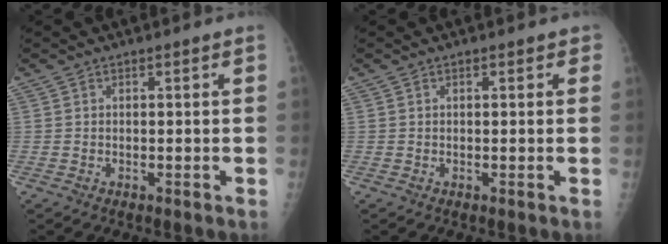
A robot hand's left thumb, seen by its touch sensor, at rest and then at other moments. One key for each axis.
{"total": 1.0, "fx": 0.5, "fy": 0.7, "fz": 0.6, "tx": 0.002, "ty": 0.001, "tz": 0.002}